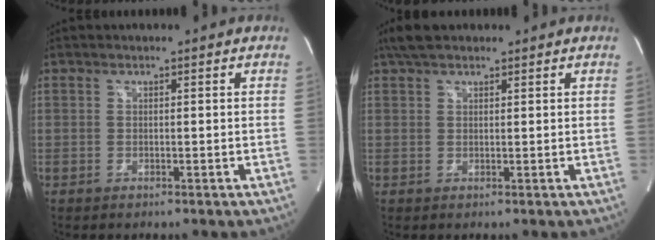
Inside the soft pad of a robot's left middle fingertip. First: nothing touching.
{"total": 4.0, "force": [3.1, 1.6, 1.8], "torque": [-0.041, 0.020, 0.059]}